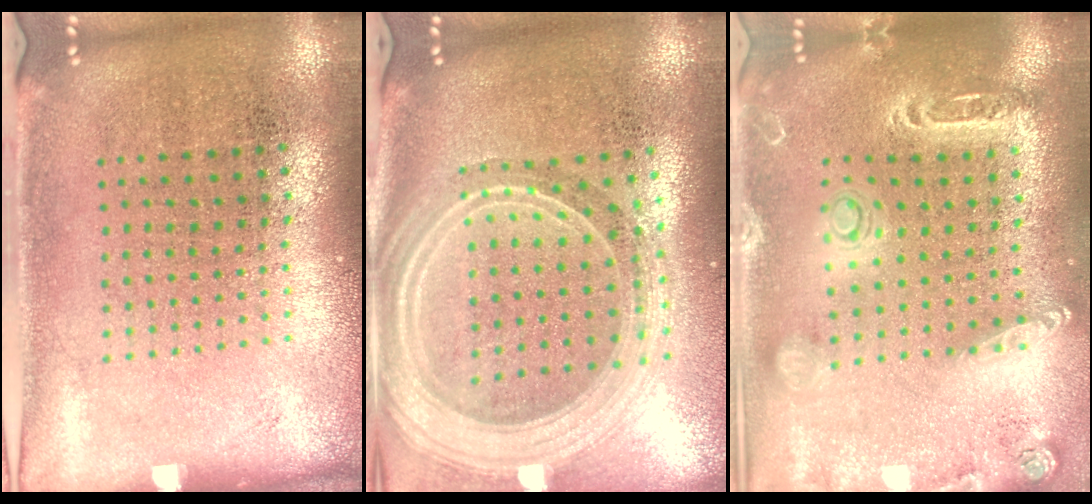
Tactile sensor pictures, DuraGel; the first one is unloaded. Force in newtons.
{"total": 2.7, "press": 2.2, "slide": 1.5}
{"total": 2.0, "press": 1.9, "slide": 0.5}